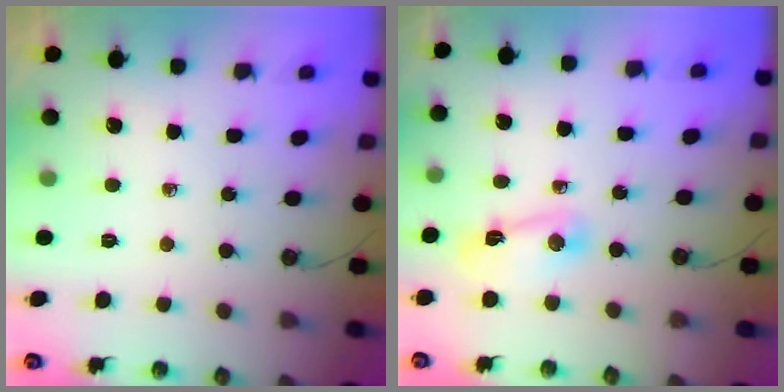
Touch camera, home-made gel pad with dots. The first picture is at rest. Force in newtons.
{"total": 4.4, "press": 4.3, "slide": 0.8}